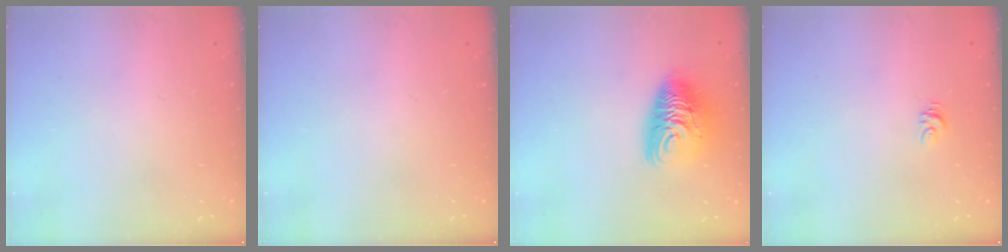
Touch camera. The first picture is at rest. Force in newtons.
{"total": 0.0}
{"total": 11.8, "press": 11.7, "slide": 1.2}
{"total": 4.6, "press": 4.6, "slide": 0.1}